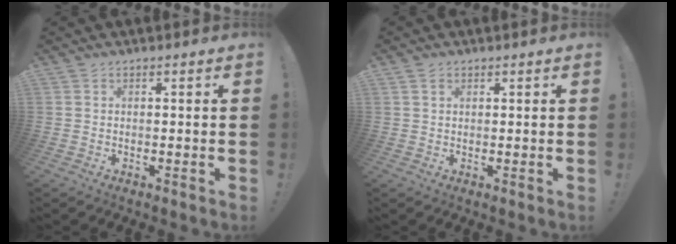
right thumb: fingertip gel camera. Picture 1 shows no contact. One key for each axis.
{"total": 1.4, "fx": 0.8, "fy": 1.1, "fz": 0.6, "tx": -0.007, "ty": 0.001, "tz": 0.013}